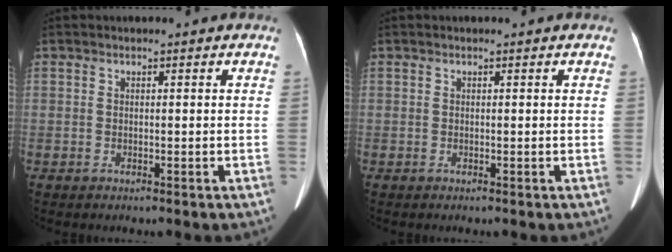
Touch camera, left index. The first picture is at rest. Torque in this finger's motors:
{"motor_torque": [0.09, -0.03, 0.03, 0.01]}